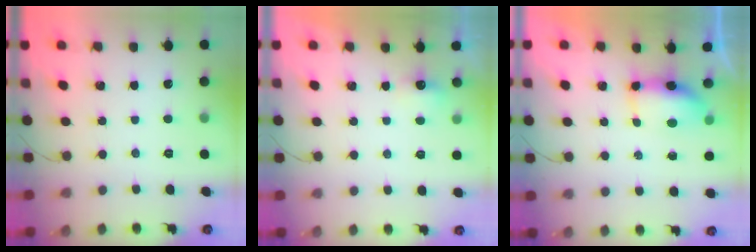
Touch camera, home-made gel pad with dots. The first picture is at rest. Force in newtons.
{"total": 2.3, "press": 2.2, "slide": 0.7}
{"total": 6.7, "press": 6.7, "slide": 0.5}